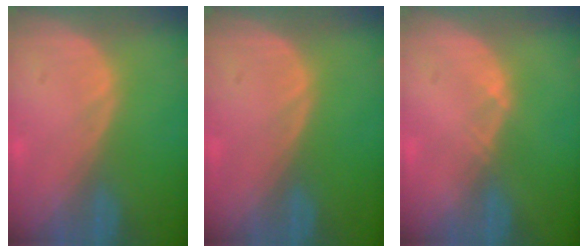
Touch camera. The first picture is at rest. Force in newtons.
{"total": 0.0}
{"total": 0.6, "press": 0.5, "slide": 0.3}